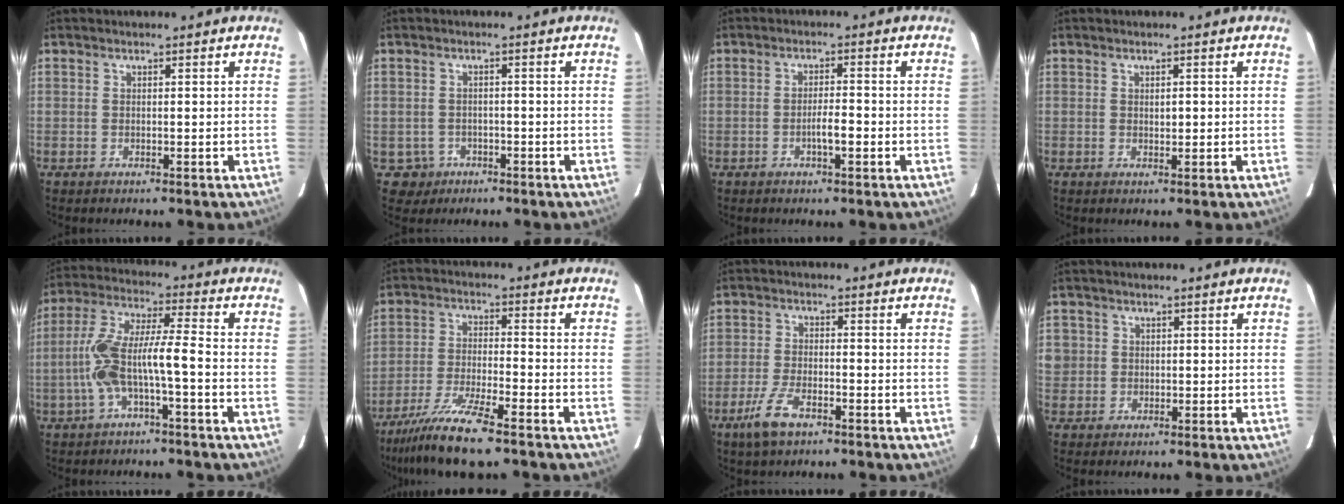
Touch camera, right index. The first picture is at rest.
{"total": 3.4, "force": [-1.3, 3.1, -0.3], "torque": [0.007, 0.011, -0.015]}
{"total": 3.0, "force": [-1.1, 0.5, 2.7], "torque": [-0.045, 0.003, -0.019]}
{"total": 1.1, "force": [0.2, 0.5, 1.0], "torque": [-0.015, -0.001, 0.005]}
{"total": 9.9, "force": [-2.8, 1.2, 9.4], "torque": [-0.203, 0.026, -0.055]}
{"total": 10.1, "force": [-7.6, 0.2, 6.6], "torque": [-0.125, -0.031, -0.139]}
{"total": 5.6, "force": [-3.5, 1.7, 4.0], "torque": [-0.091, -0.008, -0.061]}
{"total": 3.6, "force": [0.6, 3.5, 0.5], "torque": [-0.007, 0.008, 0.016]}